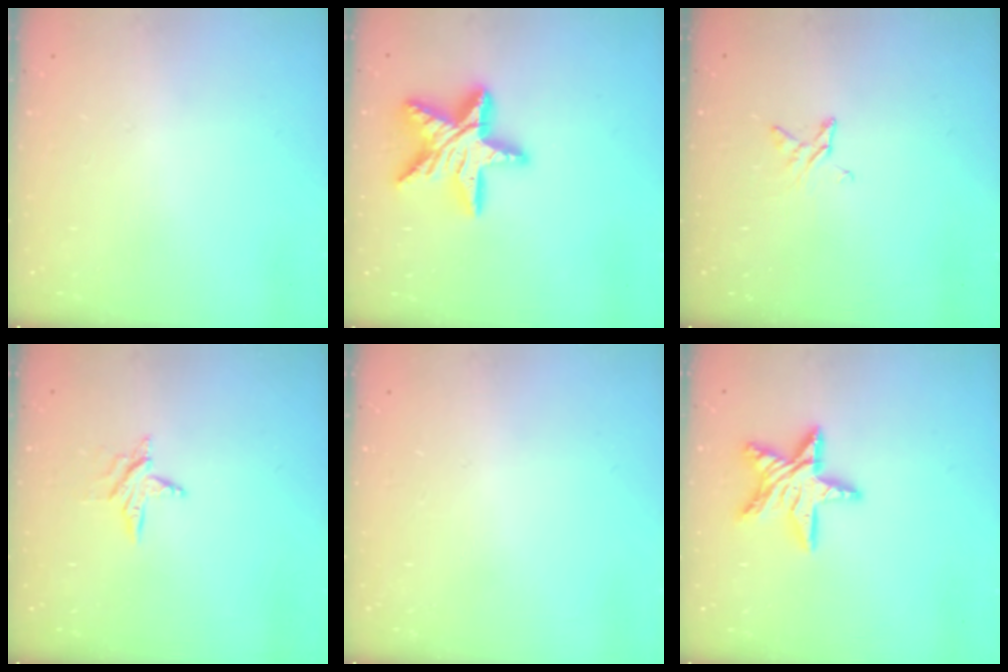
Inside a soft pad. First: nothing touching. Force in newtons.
{"total": 17.4, "press": 17.4, "slide": 1.6}
{"total": 2.9, "press": 2.9, "slide": 0.3}
{"total": 5.9, "press": 5.8, "slide": 0.6}
{"total": 0.0}
{"total": 13.1, "press": 13.0, "slide": 1.2}